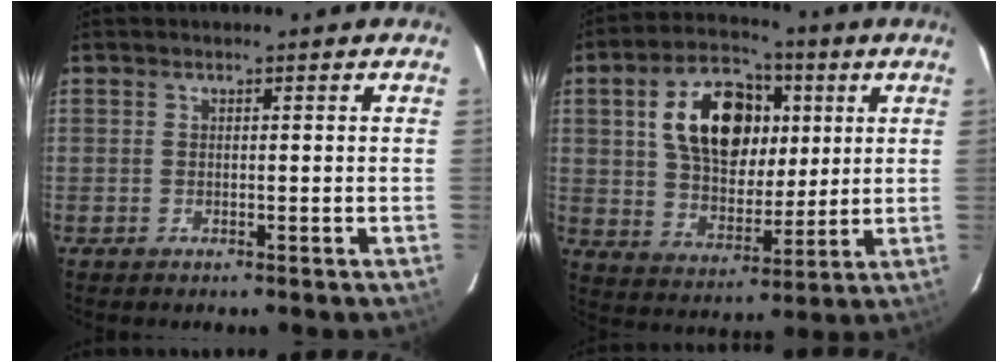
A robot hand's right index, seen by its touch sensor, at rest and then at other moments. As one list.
[{"total": 16.5, "force": [4.6, 10.4, 11.9], "torque": [-0.220, 0.029, 0.087]}]